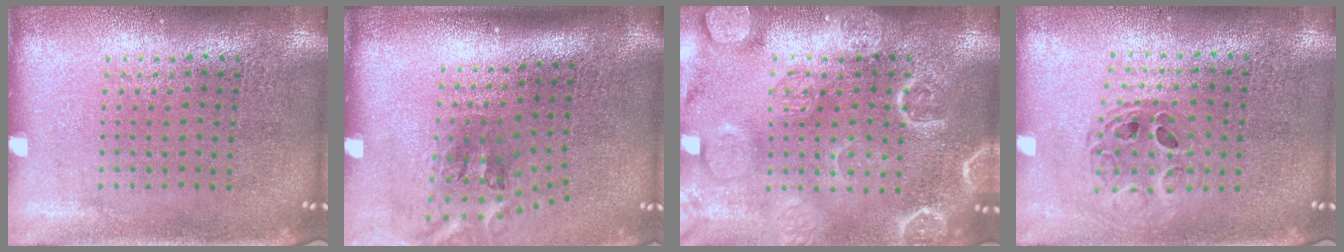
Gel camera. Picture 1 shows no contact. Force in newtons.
{"total": 2.1, "press": 1.3, "slide": 1.6}
{"total": 5.5, "press": 5.4, "slide": 0.8}
{"total": 0.8, "press": 0.7, "slide": 0.2}